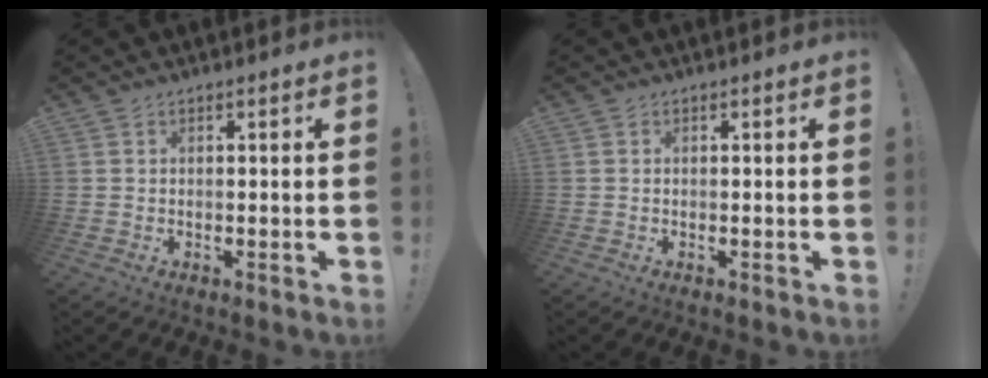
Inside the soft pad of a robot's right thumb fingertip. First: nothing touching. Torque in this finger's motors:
{"motor_torque": [-0.07, 0.13, 0.09, -0.03, -0.11]}